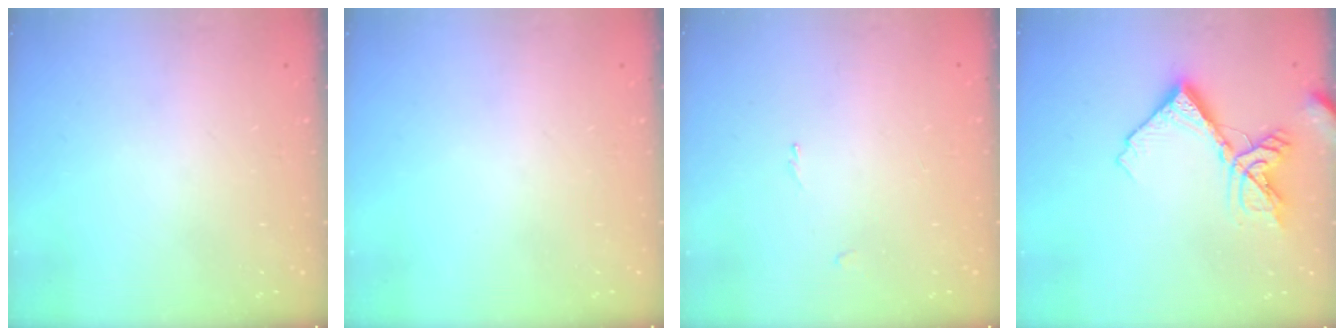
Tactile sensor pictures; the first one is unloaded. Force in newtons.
{"total": 0.0}
{"total": 0.7, "press": 0.5, "slide": 0.4}
{"total": 13.7, "press": 13.6, "slide": 1.5}